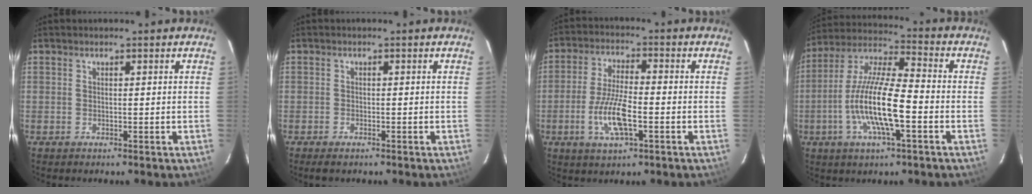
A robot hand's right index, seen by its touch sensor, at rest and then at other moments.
{"total": 1.8, "force": [-1.4, 0.7, 0.9], "torque": [-0.021, -0.003, -0.027]}
{"total": 11.3, "force": [-3.7, 3.3, 10.2], "torque": [-0.210, -0.006, -0.072]}
{"total": 14.9, "force": [-4.4, 3.2, 13.9], "torque": [-0.279, -0.004, -0.089]}